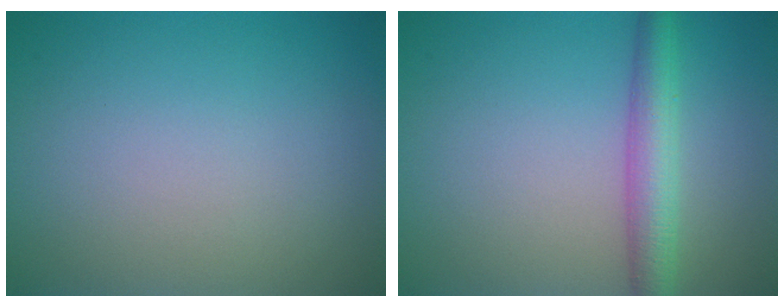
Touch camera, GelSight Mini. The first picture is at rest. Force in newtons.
{"total": 4.0, "press": 4.0, "slide": 0.1}